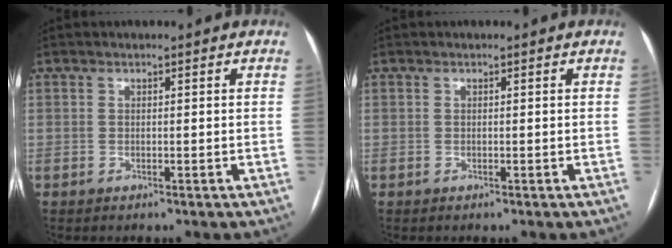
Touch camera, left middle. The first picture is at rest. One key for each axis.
{"total": 0.0}